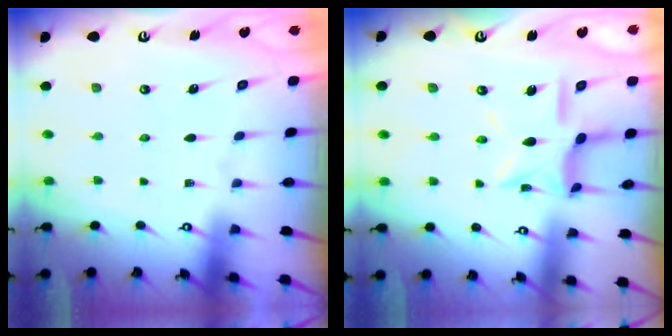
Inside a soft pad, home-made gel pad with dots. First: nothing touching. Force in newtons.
{"total": 12.1, "press": 12.1, "slide": 0.9}